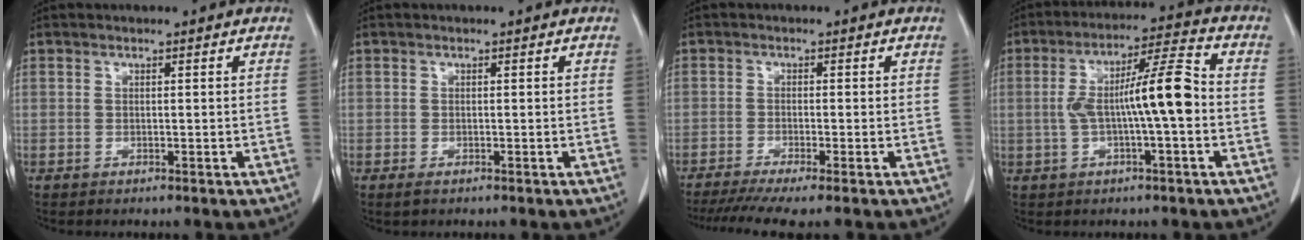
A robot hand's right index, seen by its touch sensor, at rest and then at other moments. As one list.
[{"total": 0.8, "force": [-0.4, 0.3, 0.6], "torque": [-0.013, -0.003, -0.002]}, {"total": 7.0, "force": [-5.5, -0.2, 4.4], "torque": [-0.067, -0.014, -0.090]}, {"total": 10.5, "force": [-1.0, 0.9, 10.4], "torque": [-0.182, 0.028, -0.021]}]